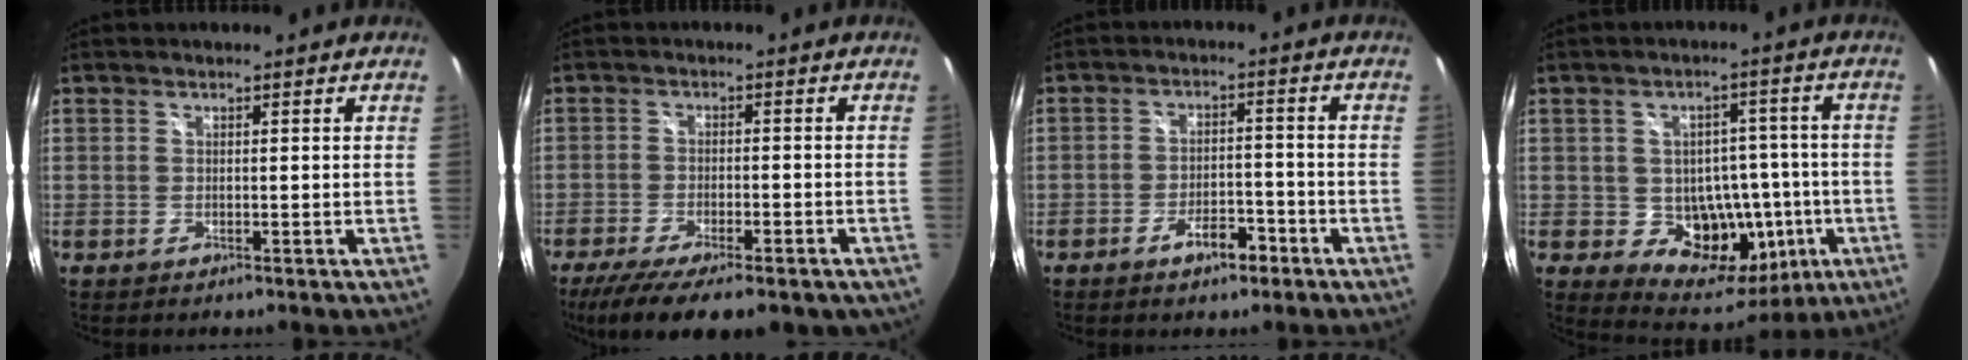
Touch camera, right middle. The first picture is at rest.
{"total": 15.5, "force": [-11.0, 5.2, 9.5], "torque": [-0.192, -0.051, -0.160]}
{"total": 5.5, "force": [-3.6, 2.2, 3.5], "torque": [-0.068, 0.001, -0.052]}
{"total": 13.8, "force": [-2.9, 11.6, 6.9], "torque": [-0.115, 0.018, -0.022]}